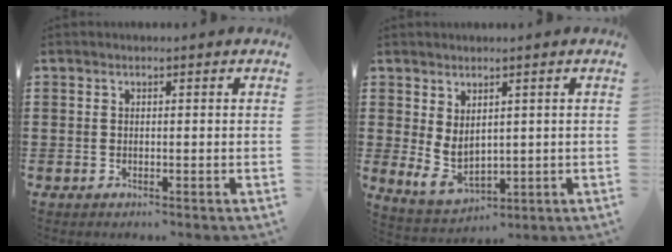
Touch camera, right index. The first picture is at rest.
{"total": 4.2, "force": [1.3, 2.9, 2.8], "torque": [-0.073, -0.003, 0.024]}